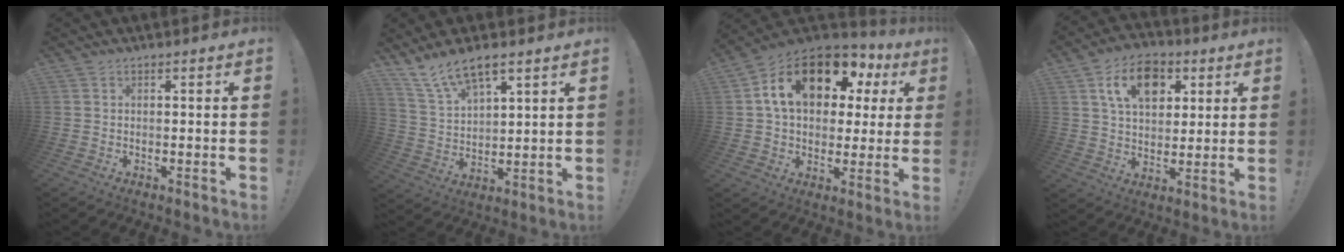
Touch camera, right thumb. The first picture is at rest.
{"total": 9.7, "force": [7.2, 3.8, 5.3], "torque": [-0.109, -0.035, 0.137]}
{"total": 18.3, "force": [7.8, 10.8, 12.5], "torque": [-0.209, -0.023, 0.139]}
{"total": 14.1, "force": [6.0, 9.9, 8.1], "torque": [-0.114, -0.012, 0.112]}